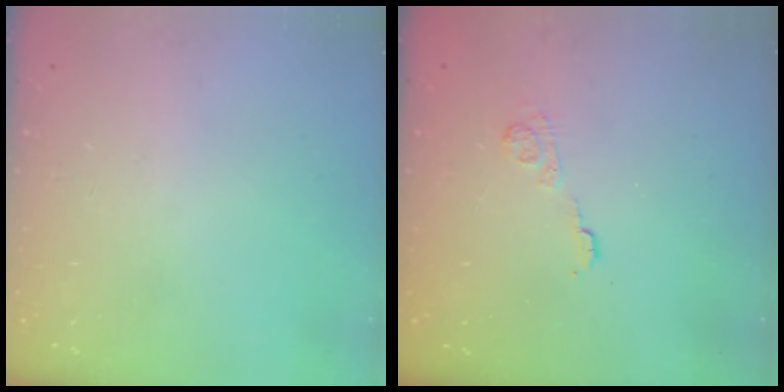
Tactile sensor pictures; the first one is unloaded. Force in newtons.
{"total": 4.0, "press": 3.8, "slide": 1.2}